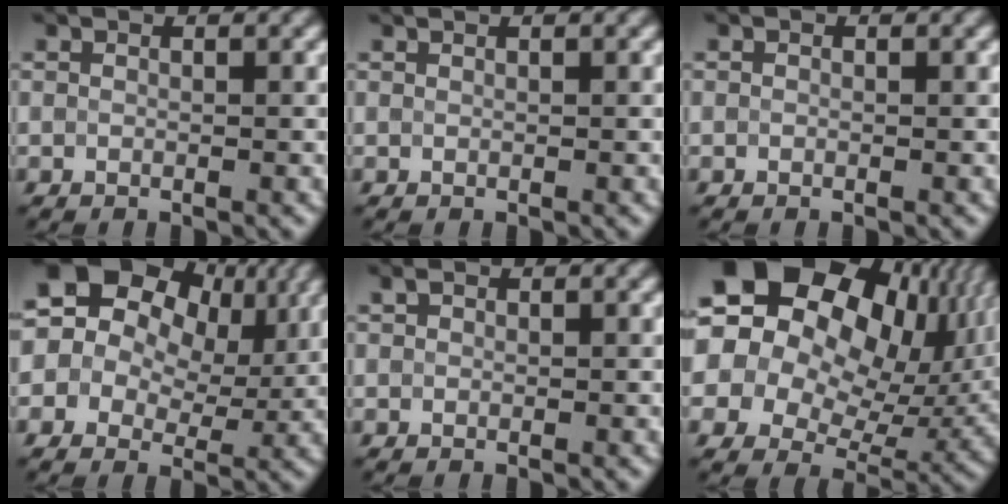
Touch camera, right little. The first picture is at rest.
{"total": 0.0}
{"total": 0.0}
{"total": 14.7, "force": [6.3, 10.9, 7.6], "torque": [-0.158, 0.053, 0.087]}
{"total": 0.8, "force": [0.4, 0.5, 0.3], "torque": [-0.005, 0.003, 0.008]}
{"total": 22.4, "force": [7.8, 16.7, 12.7], "torque": [-0.233, 0.046, 0.116]}